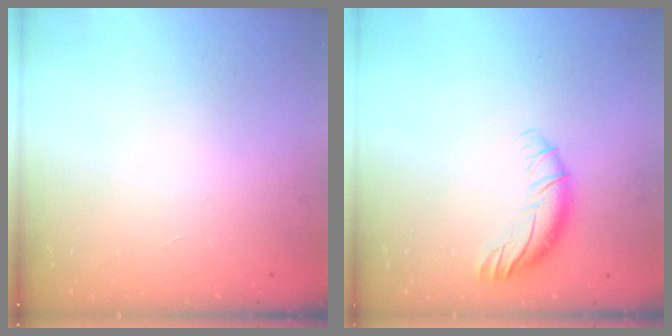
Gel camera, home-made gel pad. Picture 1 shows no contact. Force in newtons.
{"total": 8.5, "press": 8.4, "slide": 0.6}